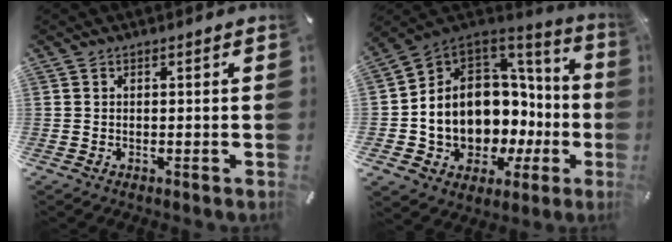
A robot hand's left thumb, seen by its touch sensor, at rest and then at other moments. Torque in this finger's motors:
{"motor_torque": [2.32, 2.69, 2.03, 0.74, 0.68]}